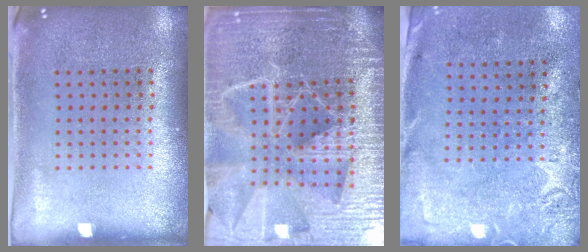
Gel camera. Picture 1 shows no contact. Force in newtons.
{"total": 6.2, "press": 5.4, "slide": 3.0}
{"total": 2.8, "press": 2.2, "slide": 1.8}